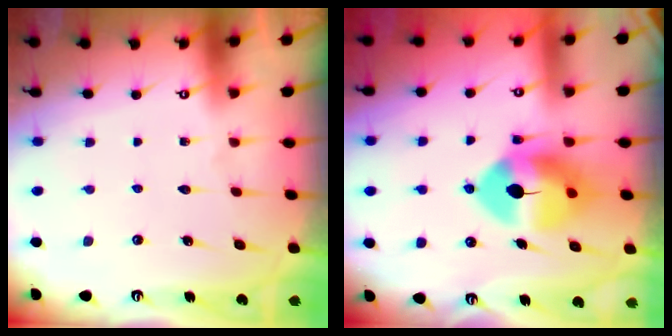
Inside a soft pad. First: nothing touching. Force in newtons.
{"total": 11.8, "press": 11.6, "slide": 2.0}